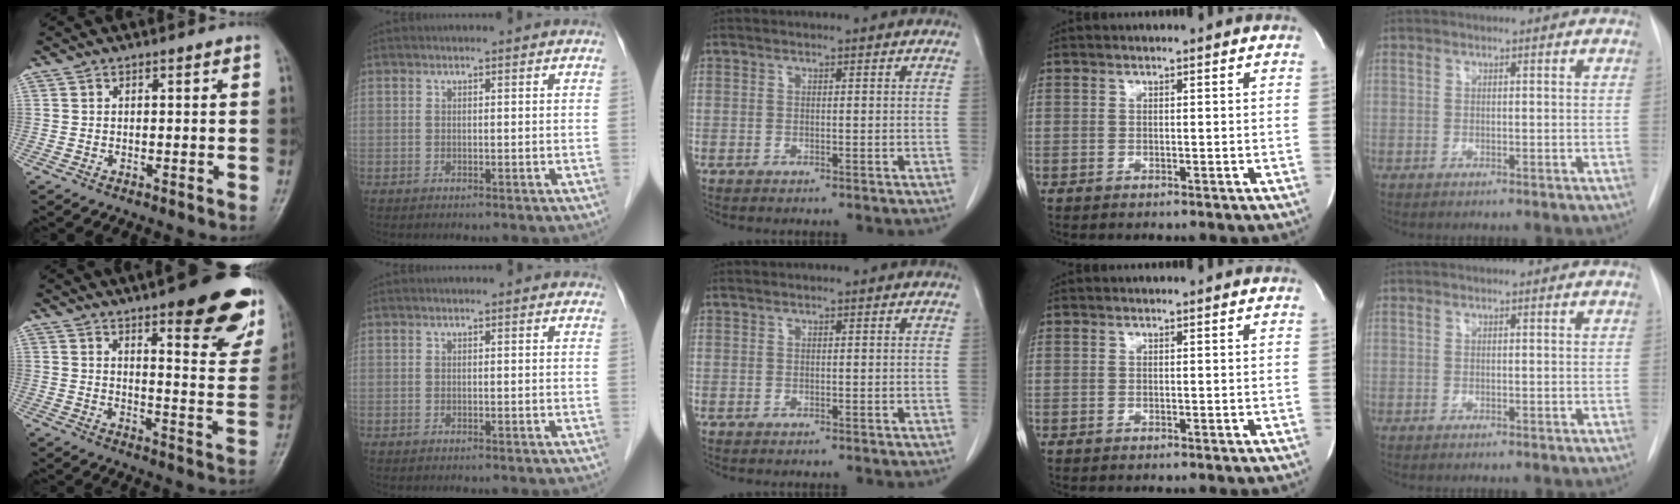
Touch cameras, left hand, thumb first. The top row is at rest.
{"thumb": {"total": 20.2, "force": [12.4, 5.6, 15.0], "torque": [-0.152, -0.055, 0.153]}, "index": {"total": 0.6, "force": [0.5, 0.2, 0.4], "torque": [-0.008, 0.003, 0.002]}}